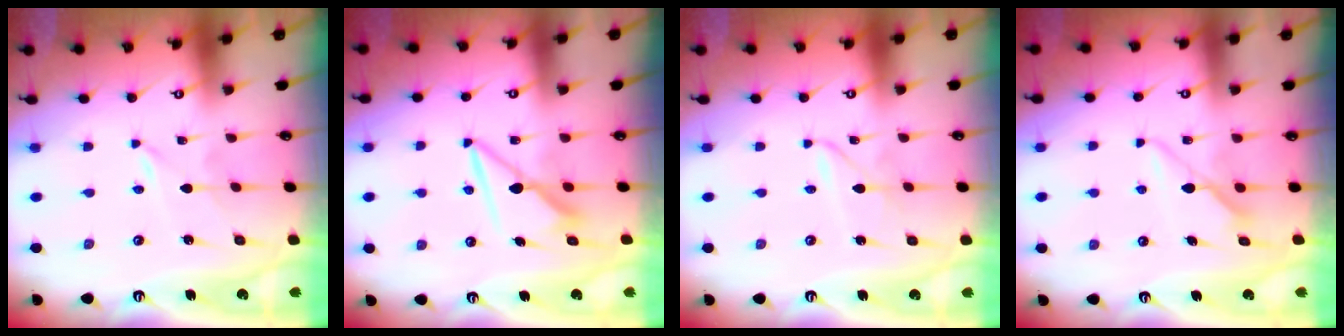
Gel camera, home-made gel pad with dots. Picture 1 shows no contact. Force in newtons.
{"total": 8.0, "press": 8.0, "slide": 0.1}
{"total": 1.9, "press": 1.9, "slide": 0.2}
{"total": 7.8, "press": 7.8, "slide": 0.2}